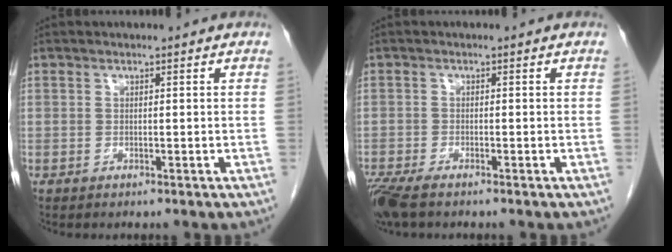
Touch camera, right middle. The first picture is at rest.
{"total": 4.7, "force": [-3.6, 1.1, 2.8], "torque": [-0.060, -0.014, -0.066]}